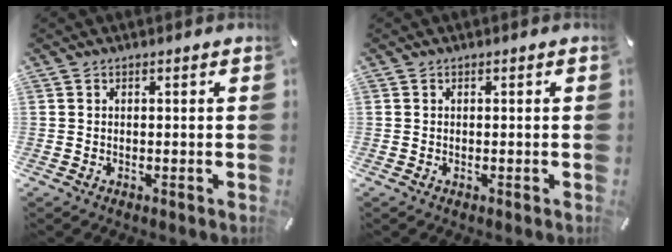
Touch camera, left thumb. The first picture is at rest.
{"total": 0.0}